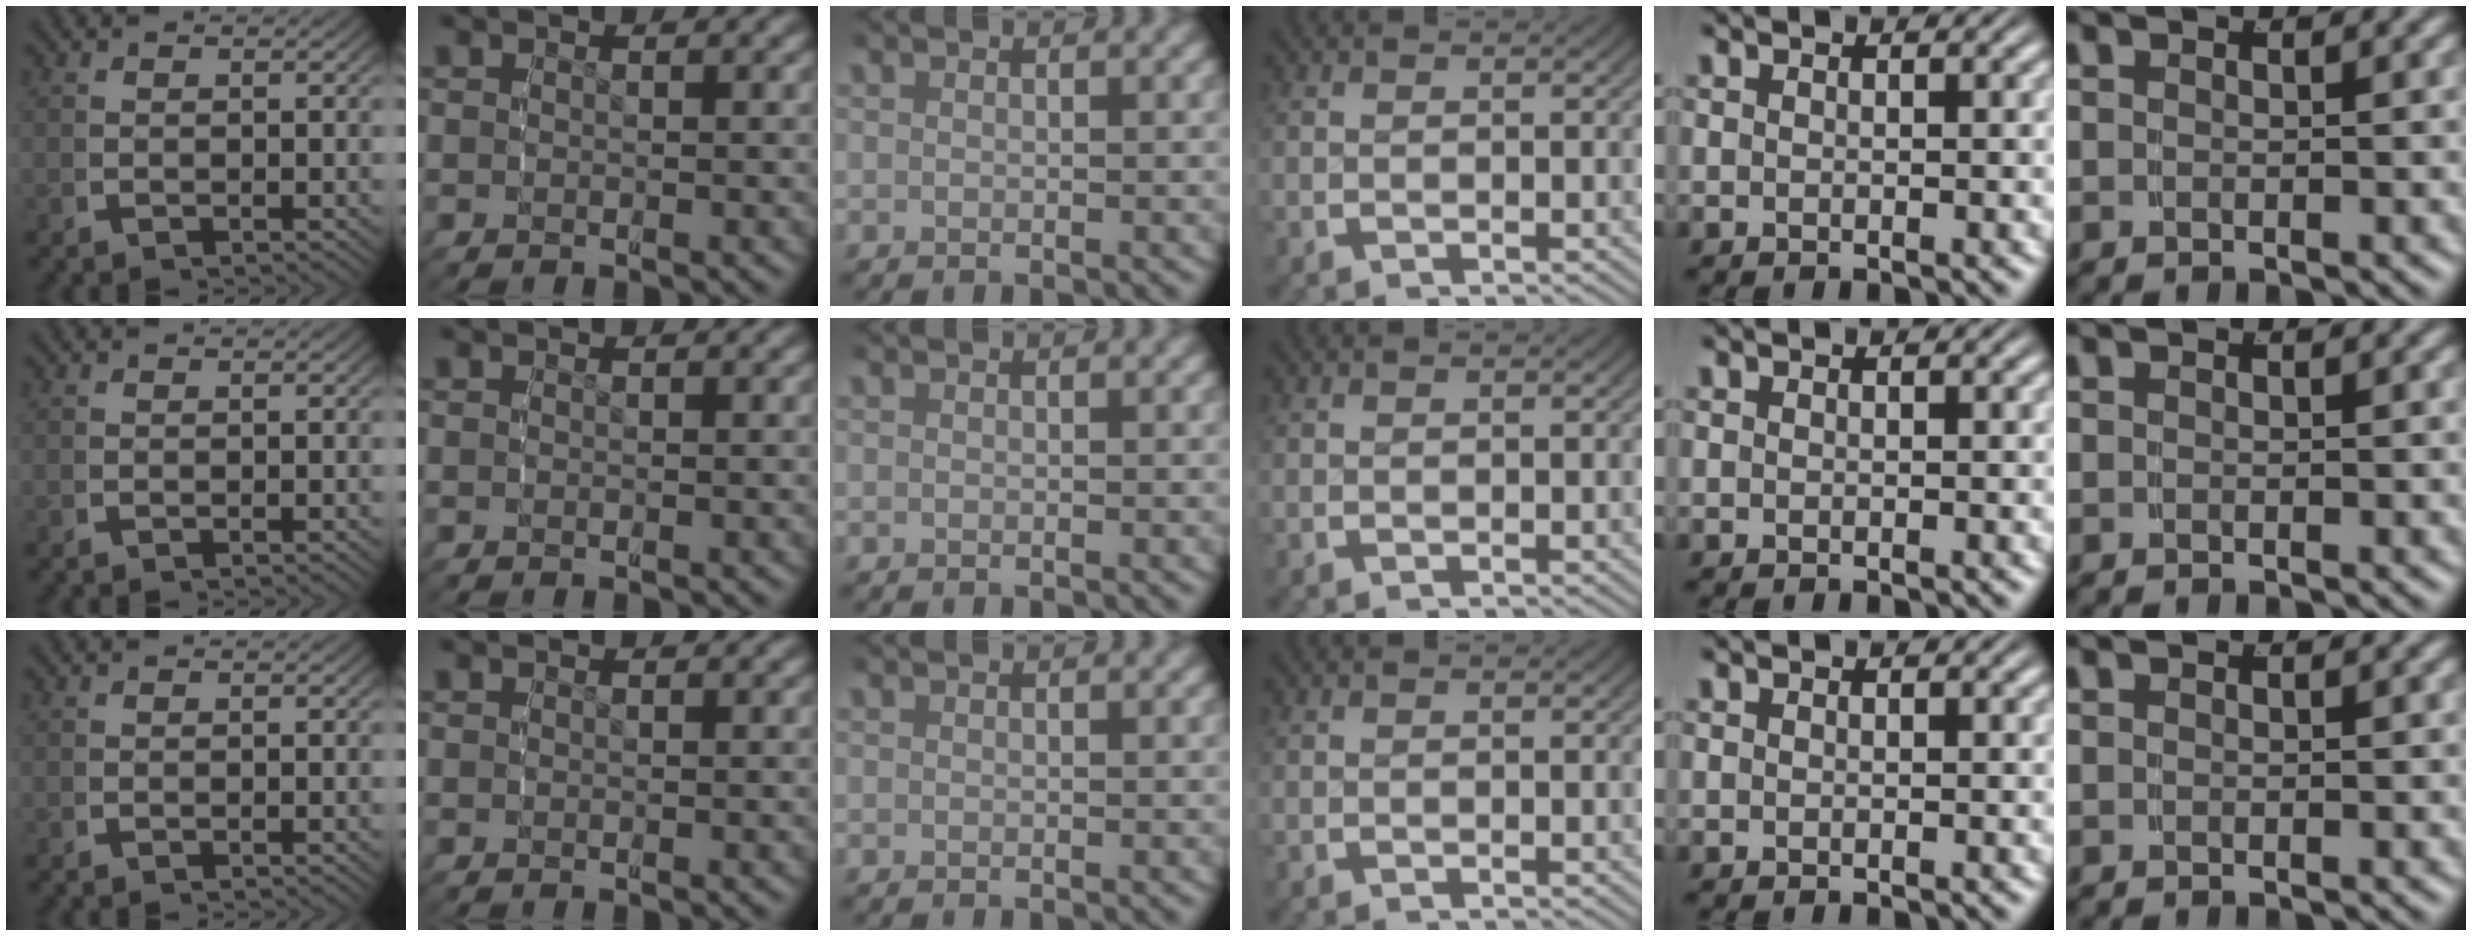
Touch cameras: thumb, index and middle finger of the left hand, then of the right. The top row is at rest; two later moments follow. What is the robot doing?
{"motion": "reach", "object": "shorts"}